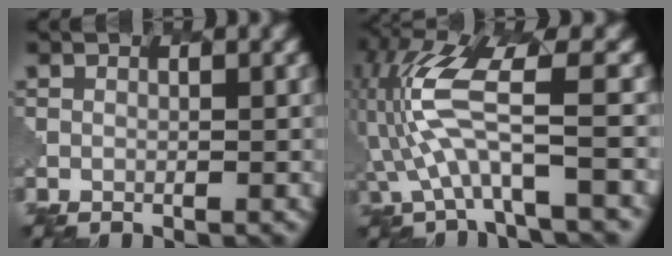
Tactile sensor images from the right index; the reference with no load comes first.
{"total": 8.0, "force": [-1.0, 2.0, 7.6], "torque": [-0.173, 0.012, -0.021]}